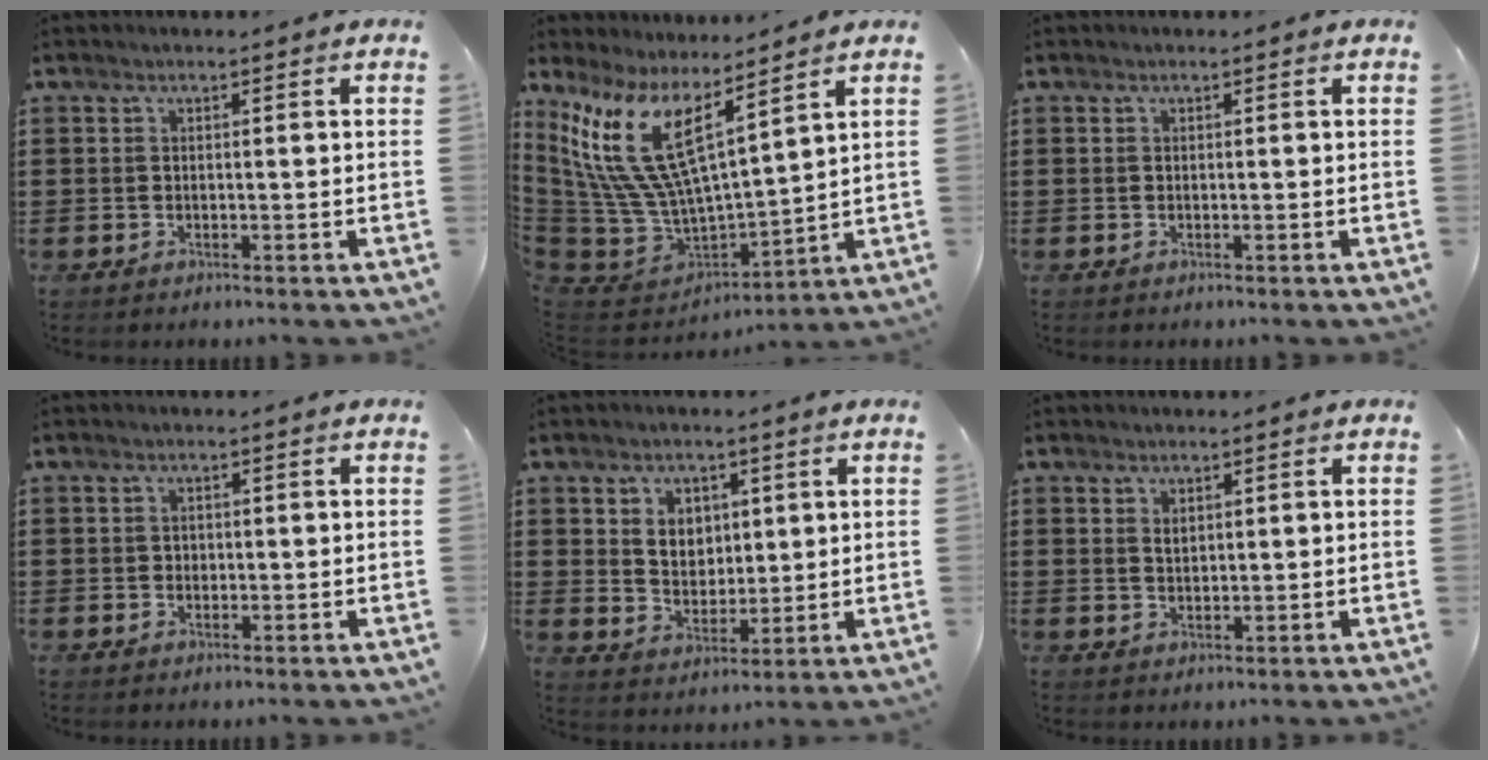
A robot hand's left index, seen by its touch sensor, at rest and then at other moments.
{"total": 14.4, "force": [6.7, 6.0, 11.2], "torque": [-0.275, -0.046, 0.117]}
{"total": 0.0}
{"total": 0.9, "force": [0.1, 0.8, 0.3], "torque": [-0.010, 0.006, 0.001]}
{"total": 4.5, "force": [1.8, 3.7, 1.8], "torque": [-0.045, 0.008, 0.030]}
{"total": 1.1, "force": [0.7, 0.7, 0.5], "torque": [-0.014, 0.003, 0.014]}